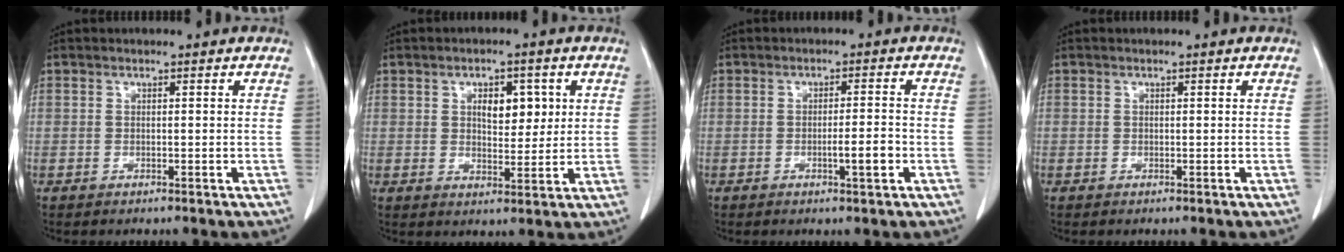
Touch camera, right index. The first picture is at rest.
{"total": 5.5, "force": [1.7, 2.8, 4.4], "torque": [-0.064, 0.003, 0.029]}
{"total": 3.6, "force": [-1.3, 0.2, 3.4], "torque": [-0.053, -0.002, -0.019]}
{"total": 0.0}